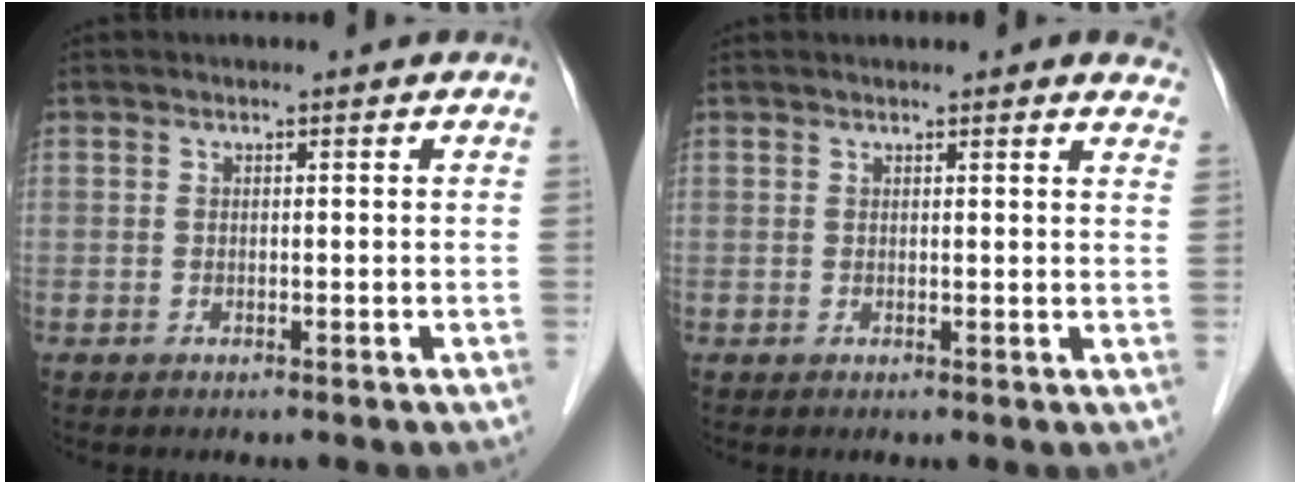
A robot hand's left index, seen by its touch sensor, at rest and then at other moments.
{"total": 6.5, "force": [6.0, 1.2, 2.3], "torque": [-0.012, 0.002, 0.046]}